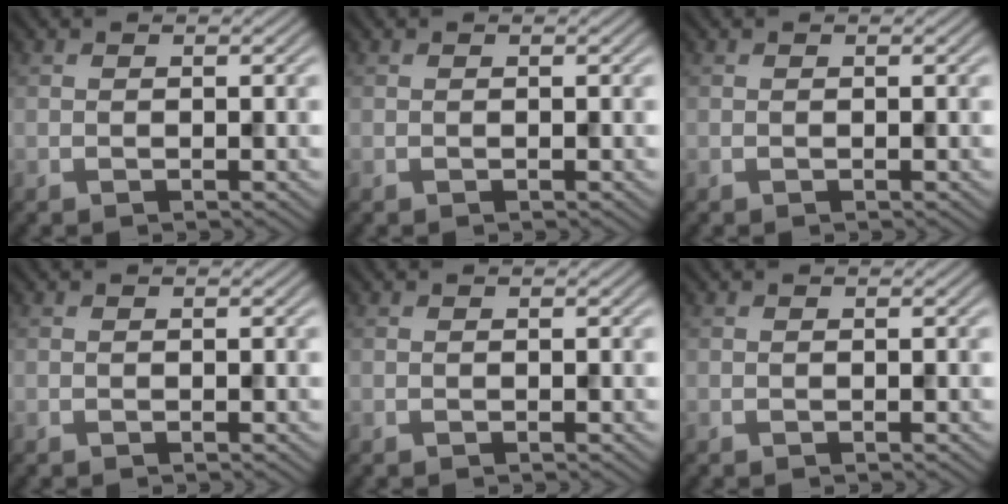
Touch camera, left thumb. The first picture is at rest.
{"total": 0.0}
{"total": 0.0}
{"total": 0.0}
{"total": 0.0}
{"total": 0.0}